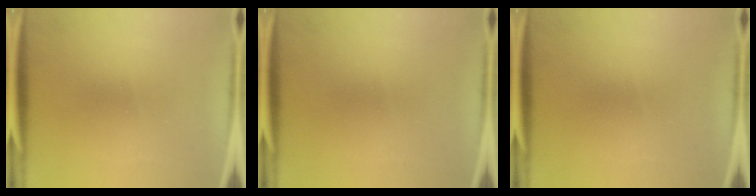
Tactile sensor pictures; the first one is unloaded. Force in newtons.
{"total": 0.0}
{"total": 0.0}